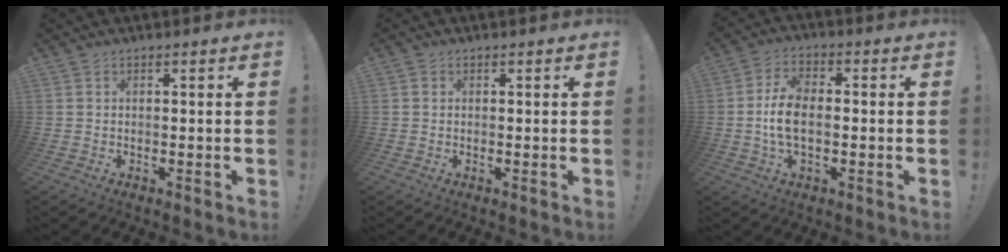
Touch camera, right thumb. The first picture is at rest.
{"total": 0.0}
{"total": 8.9, "force": [-1.0, 5.0, 7.3], "torque": [-0.131, 0.004, -0.017]}